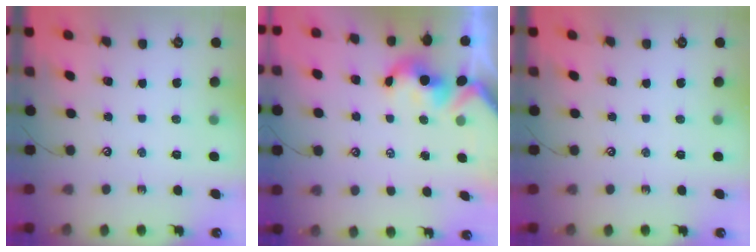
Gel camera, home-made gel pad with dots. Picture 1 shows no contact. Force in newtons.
{"total": 1.3, "press": 1.3, "slide": 0.0}
{"total": 0.0}